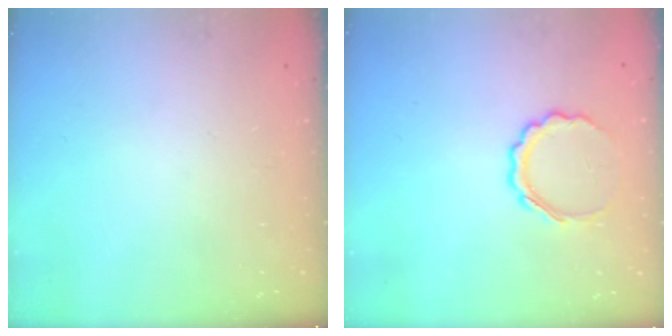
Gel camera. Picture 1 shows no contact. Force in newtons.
{"total": 7.6, "press": 7.4, "slide": 1.6}